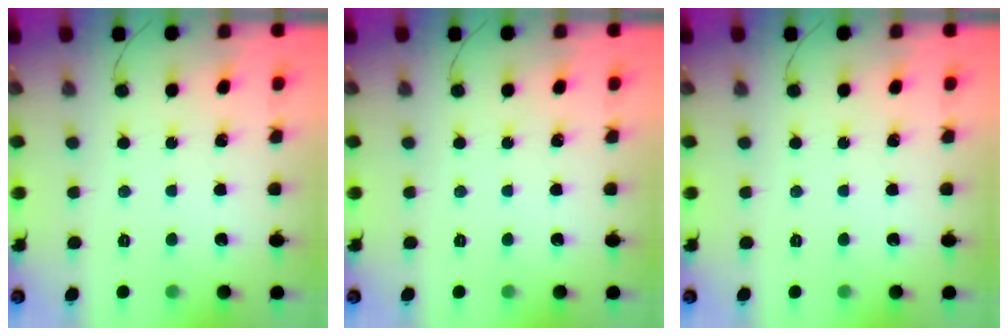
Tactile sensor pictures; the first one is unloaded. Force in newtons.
{"total": 0.0}
{"total": 0.0}